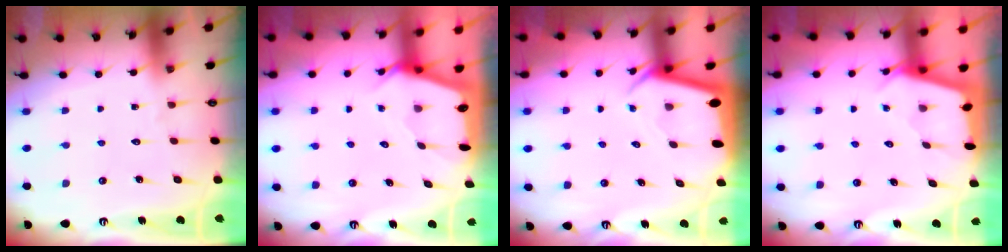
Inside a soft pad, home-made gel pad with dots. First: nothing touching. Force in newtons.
{"total": 2.4, "press": 2.4, "slide": 0.3}
{"total": 2.3, "press": 2.3, "slide": 0.2}
{"total": 2.6, "press": 2.6, "slide": 0.3}